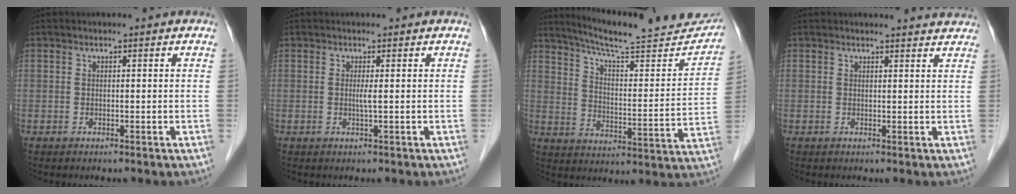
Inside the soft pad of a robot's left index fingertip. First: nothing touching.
{"total": 1.1, "force": [0.0, -0.3, 1.1], "torque": [-0.024, -0.002, -0.002]}
{"total": 23.1, "force": [21.1, 2.5, 9.2], "torque": [-0.134, -0.049, 0.279]}
{"total": 4.1, "force": [4.1, 0.3, 0.5], "torque": [-0.009, -0.004, 0.031]}